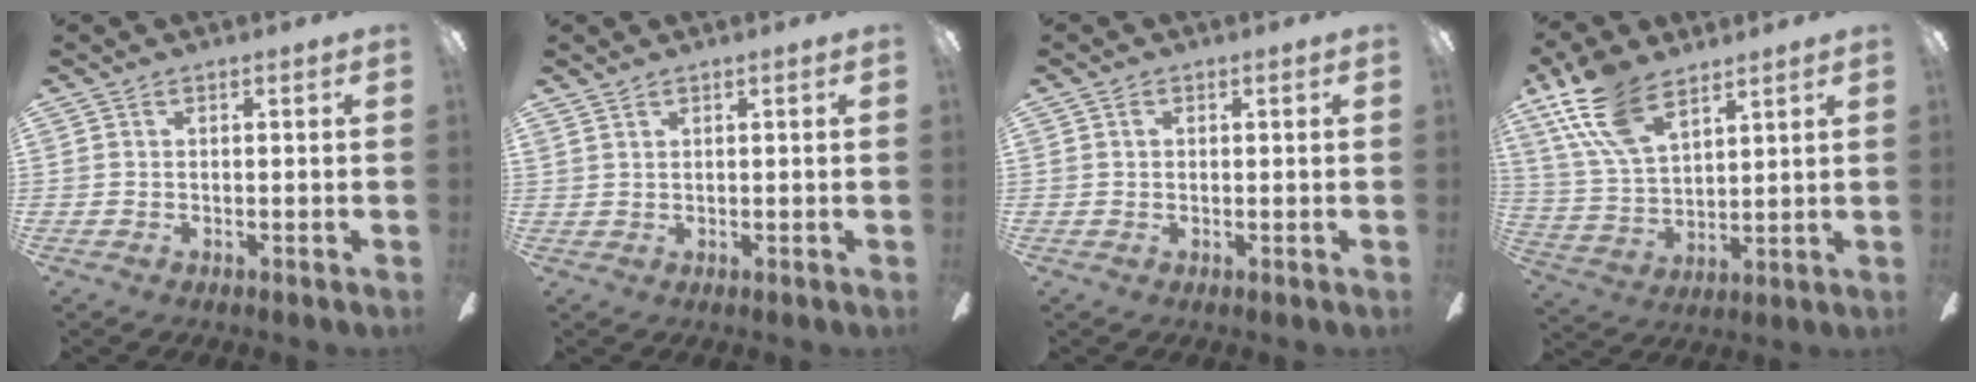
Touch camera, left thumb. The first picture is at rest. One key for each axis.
{"total": 1.1, "fx": 1.0, "fy": 0.4, "fz": 0.2, "tx": -0.006, "ty": 0.000, "tz": 0.018}
{"total": 1.1, "fx": 0.4, "fy": 0.9, "fz": 0.6, "tx": -0.011, "ty": 0.006, "tz": 0.006}
{"total": 16.1, "fx": 10.0, "fy": 7.6, "fz": 10.0, "tx": -0.231, "ty": -0.028, "tz": 0.183}